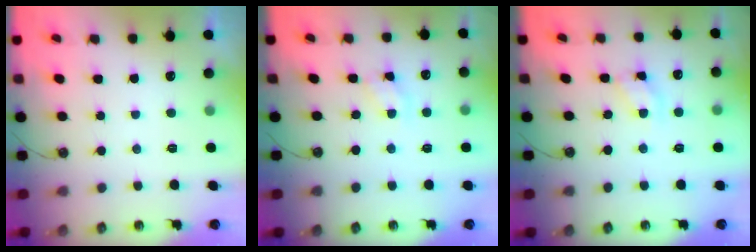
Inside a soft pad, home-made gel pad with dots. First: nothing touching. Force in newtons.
{"total": 4.4, "press": 4.3, "slide": 0.5}
{"total": 6.4, "press": 6.4, "slide": 0.5}